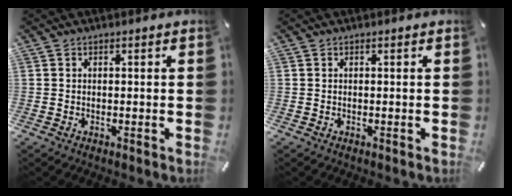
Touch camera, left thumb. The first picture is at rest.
{"total": 0.0}